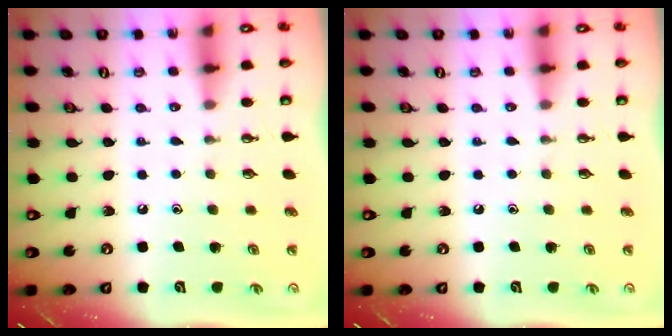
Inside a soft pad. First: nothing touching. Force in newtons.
{"total": 0.0}